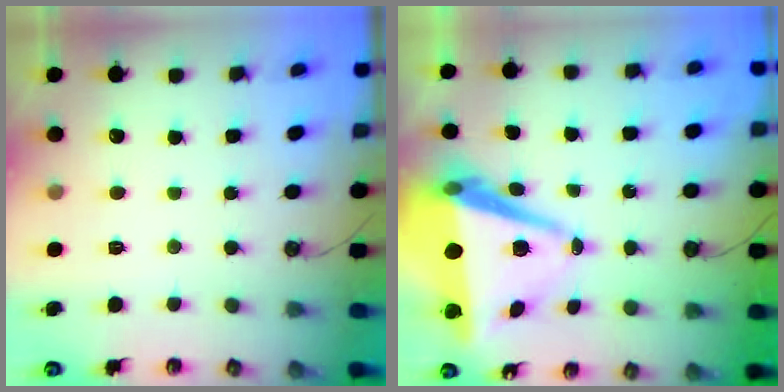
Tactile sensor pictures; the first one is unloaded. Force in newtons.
{"total": 11.4, "press": 10.6, "slide": 4.1}